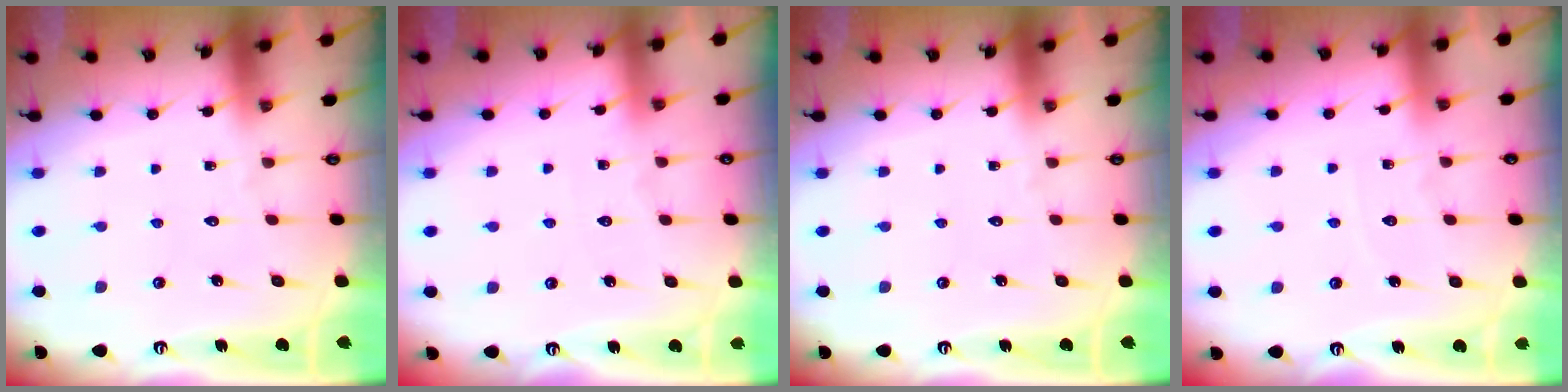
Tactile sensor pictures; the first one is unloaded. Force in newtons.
{"total": 5.0, "press": 5.0, "slide": 0.6}
{"total": 0.0}
{"total": 4.3, "press": 4.3, "slide": 0.6}